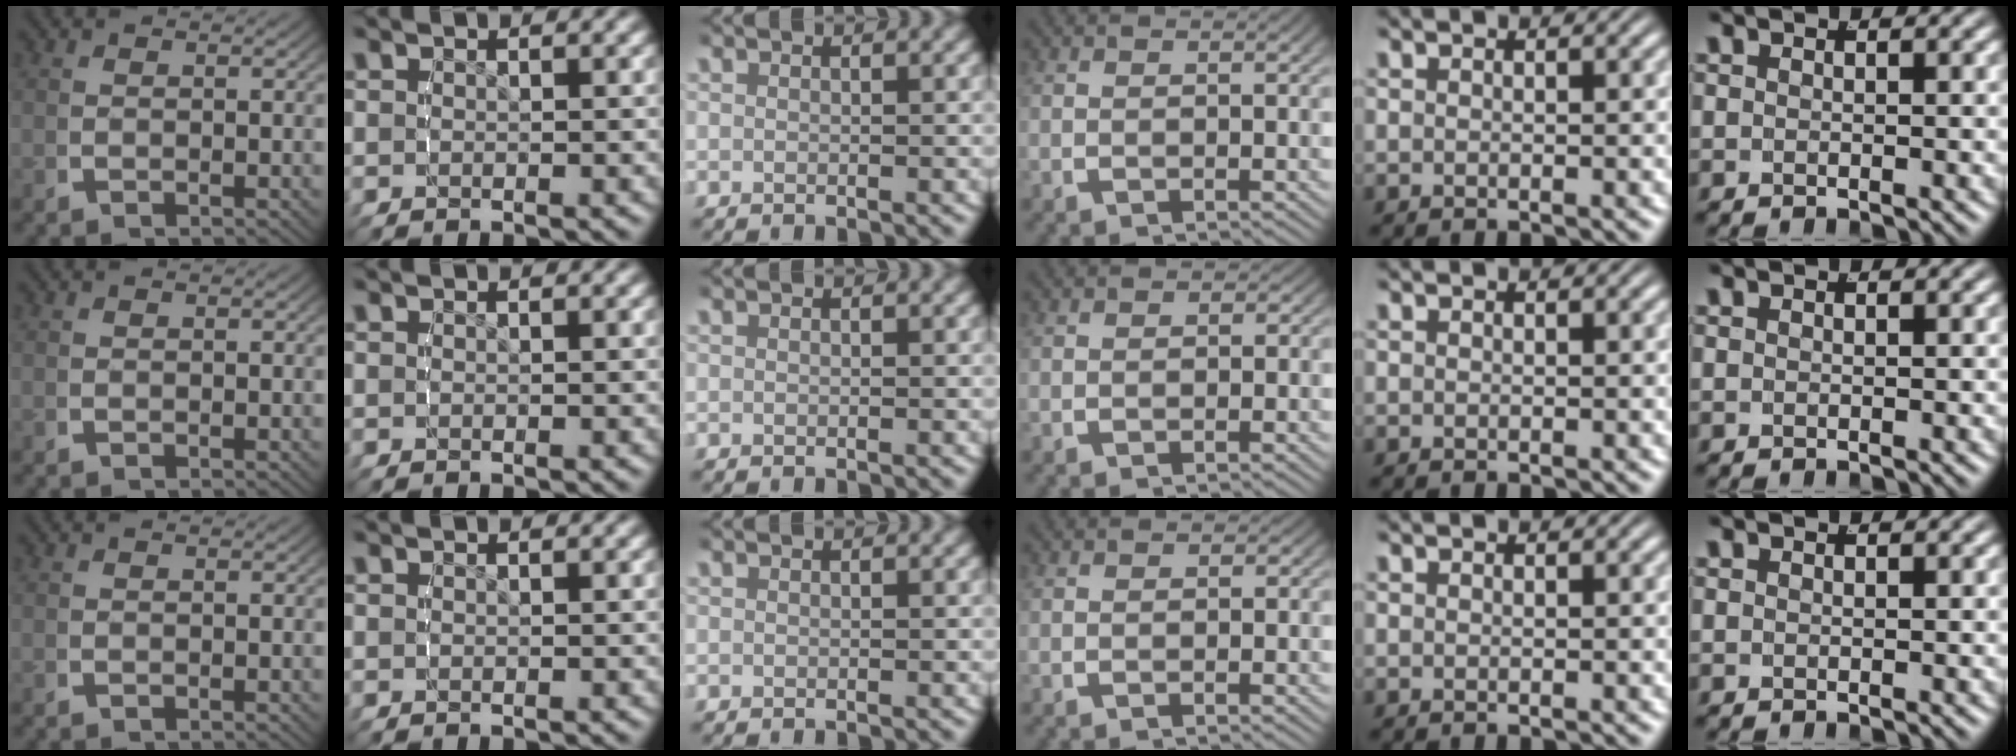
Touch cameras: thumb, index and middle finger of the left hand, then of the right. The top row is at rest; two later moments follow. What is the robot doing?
{"motion": "lift_and_place", "object": "tape"}